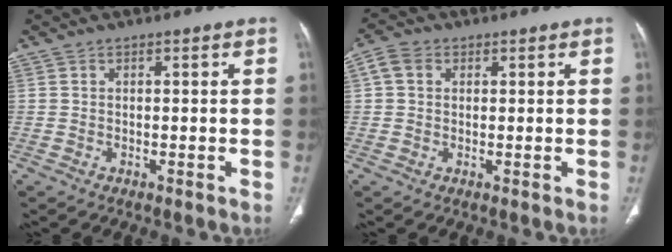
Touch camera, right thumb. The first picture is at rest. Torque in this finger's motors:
{"motor_torque": [-0.48, 0.44, 0.44, 0.11, 0.01]}